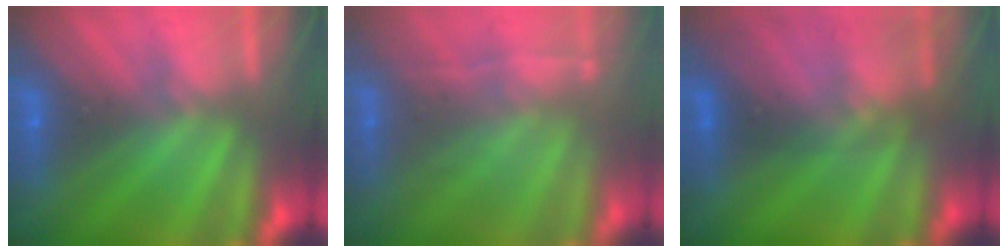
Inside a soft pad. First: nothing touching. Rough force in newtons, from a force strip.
{"total": 1.8}
{"total": 2.8}